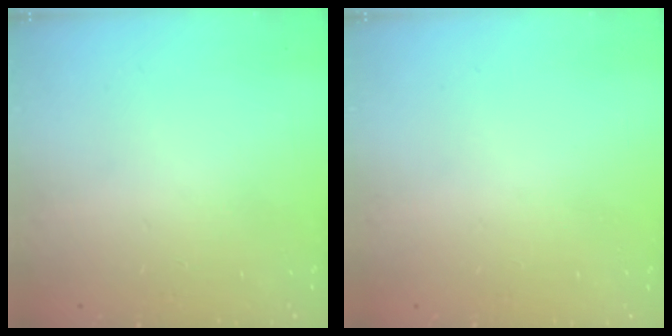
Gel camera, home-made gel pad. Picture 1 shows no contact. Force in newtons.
{"total": 0.0}